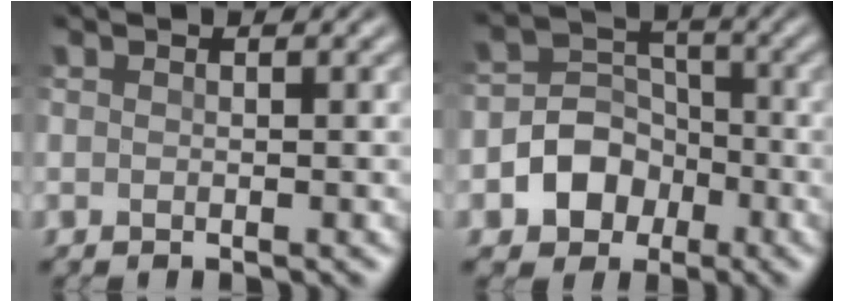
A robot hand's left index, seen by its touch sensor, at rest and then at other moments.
{"total": 5.3, "force": [-2.1, 4.4, 2.1], "torque": [-0.009, 0.004, -0.056]}